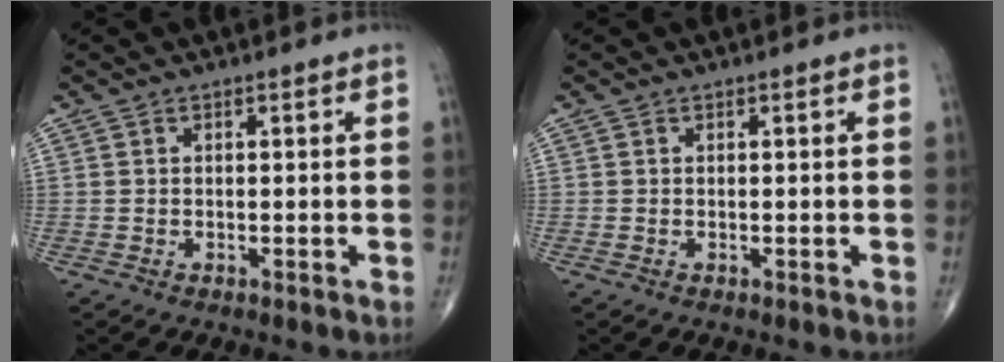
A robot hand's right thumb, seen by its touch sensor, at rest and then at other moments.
{"total": 0.0}